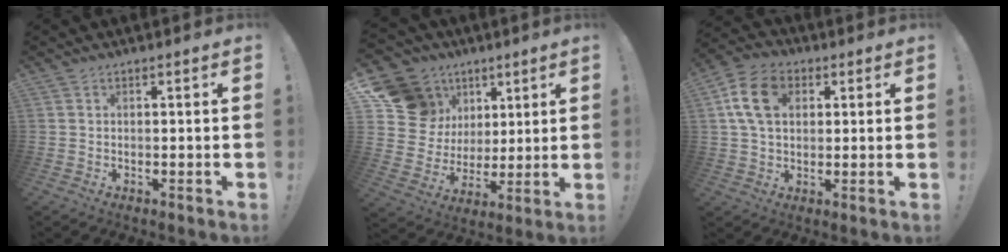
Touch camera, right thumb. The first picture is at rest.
{"total": 16.9, "force": [7.8, 13.8, 5.7], "torque": [-0.104, -0.028, 0.181]}
{"total": 12.5, "force": [3.5, 8.8, 8.1], "torque": [-0.156, 0.013, 0.070]}